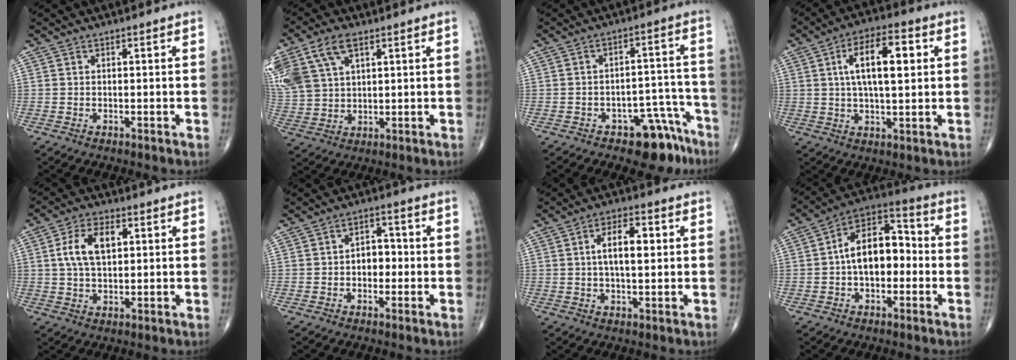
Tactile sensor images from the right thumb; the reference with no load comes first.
{"total": 15.4, "force": [7.4, 9.1, 10.0], "torque": [-0.238, 0.007, 0.148]}
{"total": 9.2, "force": [-6.3, 4.7, 4.7], "torque": [-0.019, 0.067, -0.084]}
{"total": 12.3, "force": [2.8, 5.0, 10.9], "torque": [-0.176, 0.010, 0.046]}
{"total": 8.3, "force": [1.9, 4.6, 6.7], "torque": [-0.118, 0.006, 0.033]}
{"total": 4.7, "force": [-0.5, 3.3, 3.3], "torque": [-0.032, 0.018, -0.014]}
{"total": 7.7, "force": [1.3, 3.4, 6.7], "torque": [-0.105, 0.008, 0.019]}
{"total": 13.0, "force": [-0.7, 7.8, 10.4], "torque": [-0.149, 0.042, -0.024]}